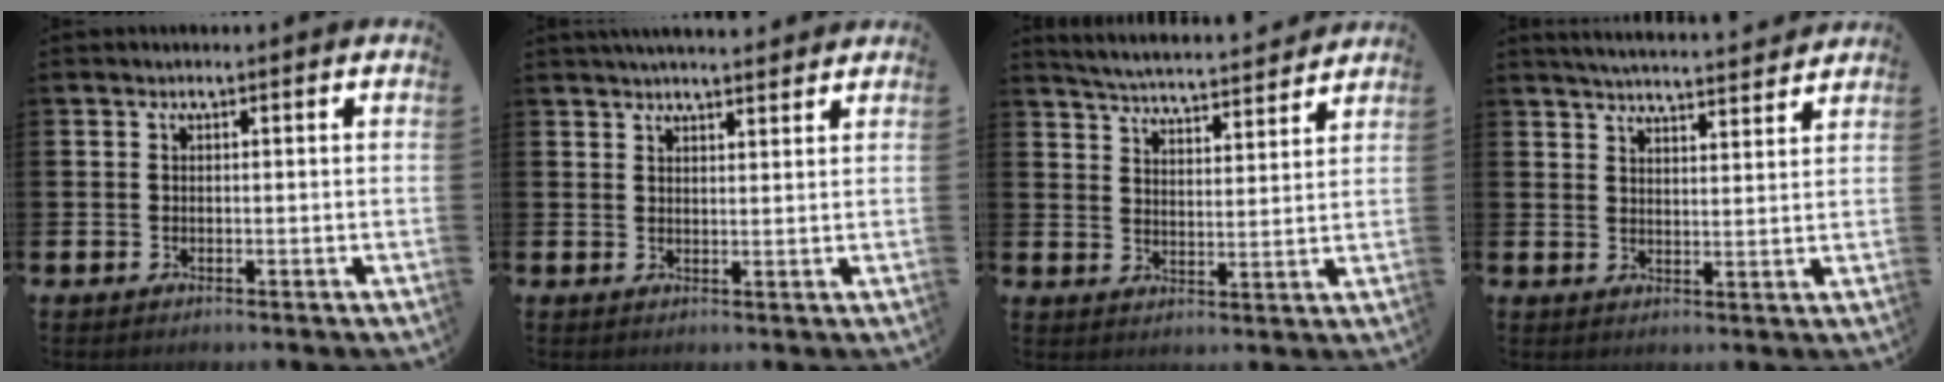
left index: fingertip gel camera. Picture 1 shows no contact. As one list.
[{"total": 3.6, "force": [3.6, 0.2, 0.6], "torque": [-0.015, -0.013, 0.066]}, {"total": 5.4, "force": [5.4, 0.2, 0.7], "torque": [-0.037, -0.044, 0.092]}, {"total": 4.9, "force": [4.9, 0.0, 0.5], "torque": [-0.018, -0.033, 0.085]}]